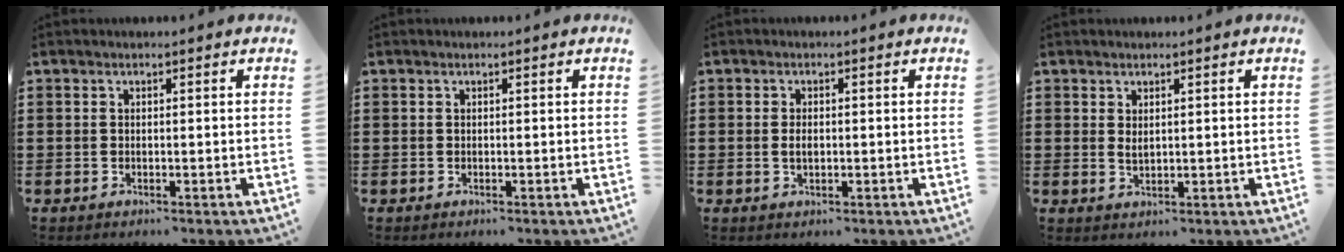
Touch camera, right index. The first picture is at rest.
{"total": 0.0}
{"total": 1.8, "force": [-0.1, 0.9, 1.6], "torque": [-0.032, 0.004, -0.003]}
{"total": 1.5, "force": [0.8, 0.6, 1.2], "torque": [-0.025, 0.002, 0.014]}